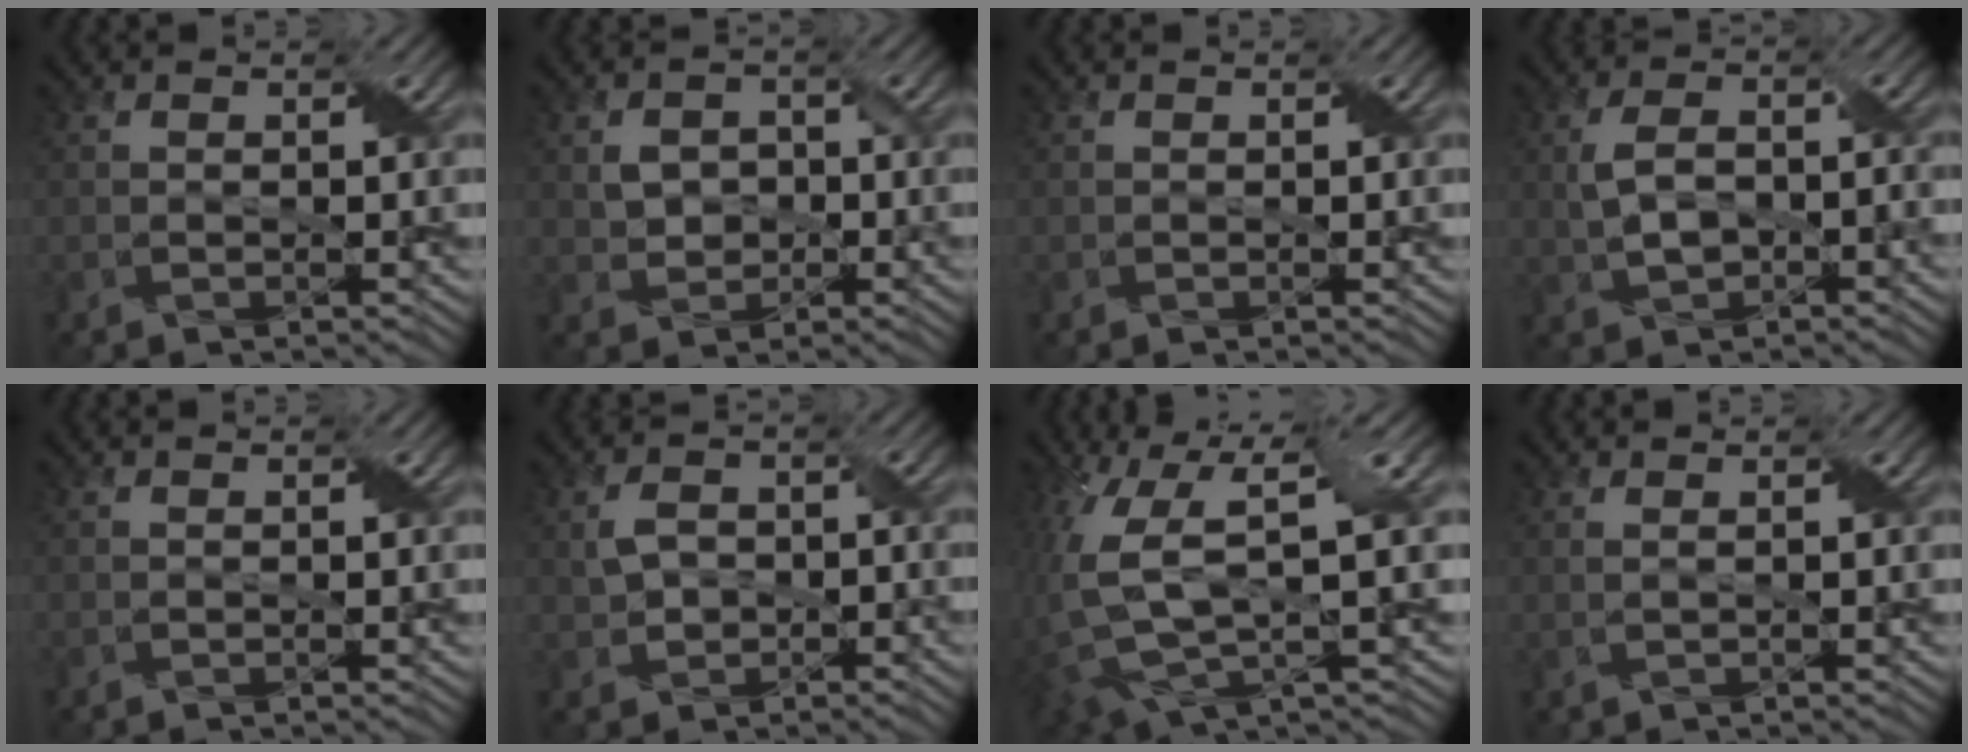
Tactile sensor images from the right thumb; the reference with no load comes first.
{"total": 2.7, "force": [0.0, 2.4, 1.2], "torque": [-0.029, -0.001, 0.001]}
{"total": 0.0}
{"total": 4.9, "force": [-0.6, 2.7, 4.0], "torque": [-0.088, 0.002, -0.008]}
{"total": 0.0}
{"total": 3.0, "force": [-0.2, 2.4, 1.8], "torque": [-0.039, 0.003, -0.004]}
{"total": 11.4, "force": [-0.4, 4.5, 10.4], "torque": [-0.253, -0.023, 0.002]}
{"total": 0.9, "force": [0.4, 0.3, 0.8], "torque": [-0.016, 0.005, 0.001]}